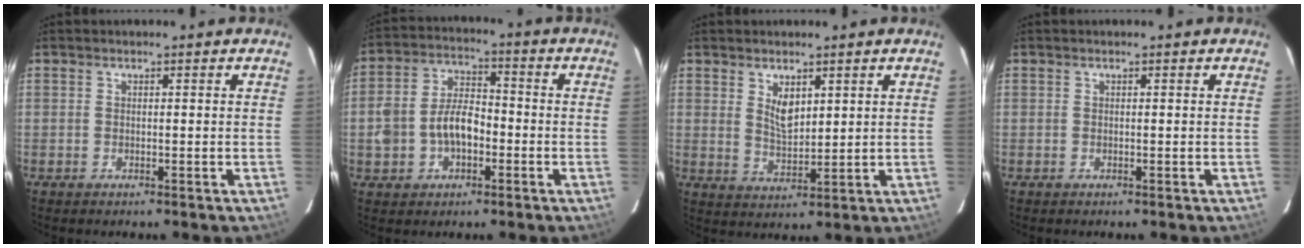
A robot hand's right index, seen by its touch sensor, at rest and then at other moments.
{"total": 9.8, "force": [-2.5, 6.4, 7.0], "torque": [-0.148, 0.021, -0.038]}
{"total": 4.8, "force": [2.3, 2.4, 3.5], "torque": [-0.057, -0.005, 0.045]}
{"total": 0.0}